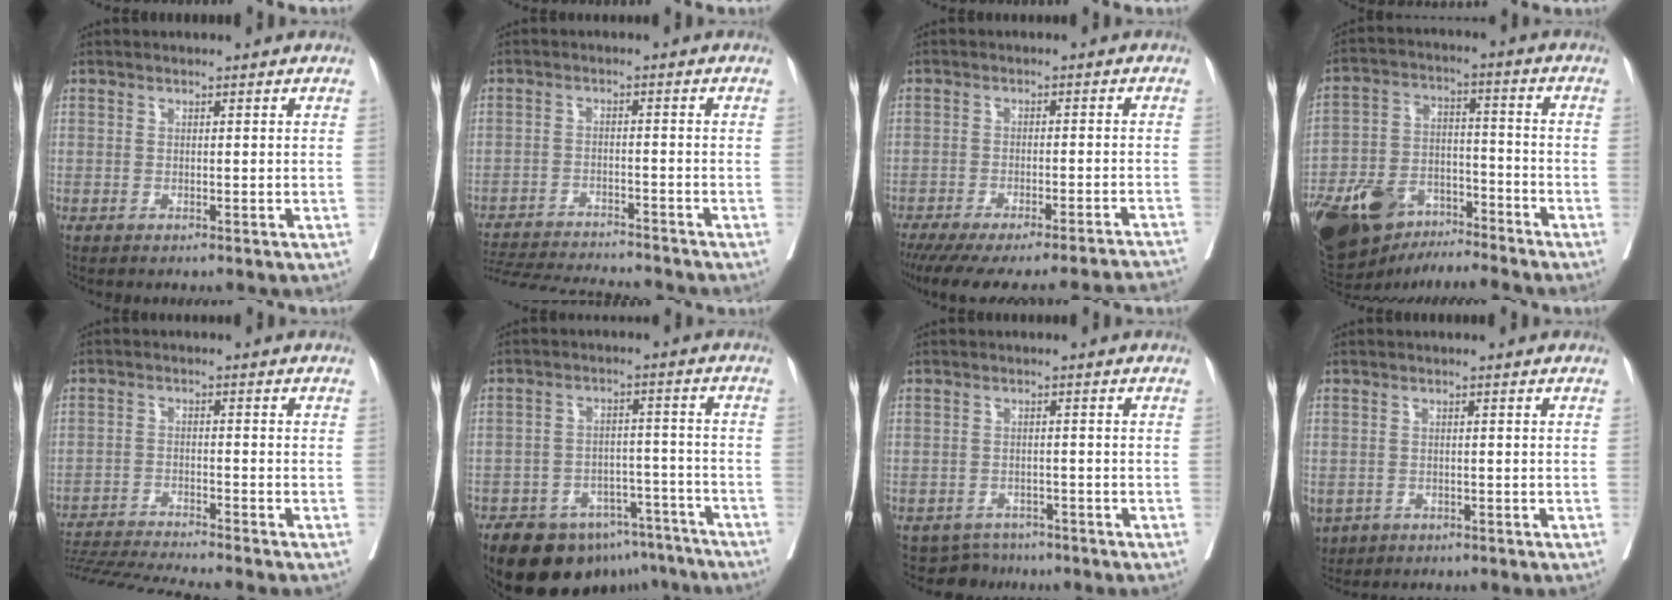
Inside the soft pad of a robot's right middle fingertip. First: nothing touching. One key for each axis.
{"total": 15.0, "fx": -14.2, "fy": 0.8, "fz": 4.7, "tx": -0.083, "ty": -0.016, "tz": -0.208}
{"total": 23.8, "fx": -22.0, "fy": 1.0, "fz": 9.1, "tx": -0.106, "ty": -0.039, "tz": -0.282}
{"total": 17.2, "fx": -13.2, "fy": 7.2, "fz": 8.4, "tx": -0.183, "ty": 0.004, "tz": -0.235}
{"total": 11.2, "fx": -10.4, "fy": -1.8, "fz": 3.7, "tx": -0.047, "ty": -0.014, "tz": -0.176}
{"total": 15.3, "fx": -12.1, "fy": 7.7, "fz": 5.2, "tx": -0.062, "ty": 0.031, "tz": -0.161}
{"total": 4.1, "fx": -3.5, "fy": 1.9, "fz": -1.0, "tx": 0.016, "ty": 0.007, "tz": -0.053}
{"total": 5.4, "fx": -2.7, "fy": 4.3, "fz": 1.8, "tx": -0.047, "ty": -0.003, "tz": -0.039}